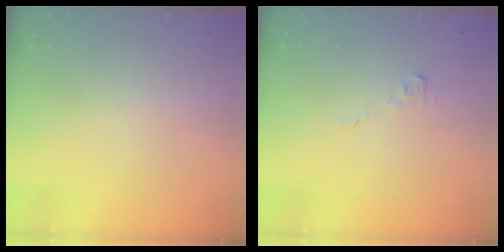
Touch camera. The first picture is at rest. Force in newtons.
{"total": 3.5, "press": 3.5, "slide": 0.2}